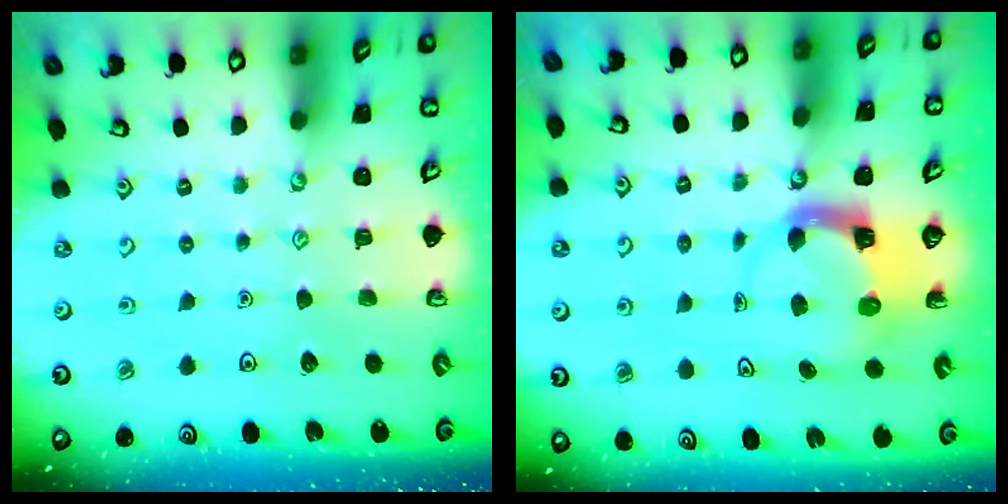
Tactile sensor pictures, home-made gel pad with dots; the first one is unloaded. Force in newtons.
{"total": 3.9, "press": 3.8, "slide": 0.6}